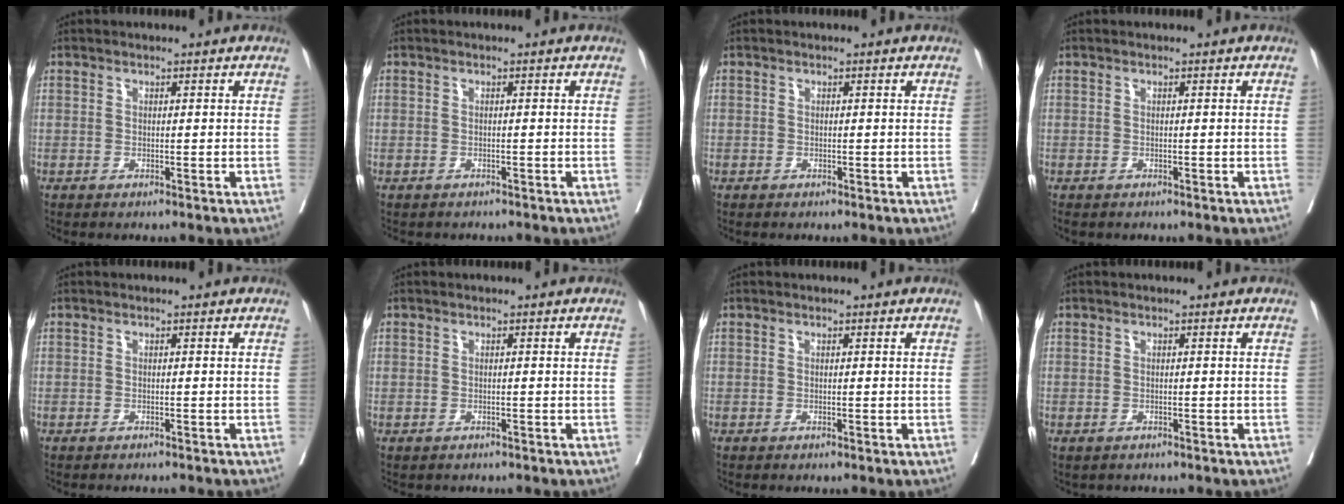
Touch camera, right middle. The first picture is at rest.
{"total": 2.3, "force": [-2.0, 1.2, 0.1], "torque": [-0.011, 0.001, -0.030]}
{"total": 0.7, "force": [-0.3, 0.6, -0.1], "torque": [0.004, 0.007, -0.008]}
{"total": 1.1, "force": [-0.9, 0.6, 0.3], "torque": [-0.008, -0.001, -0.014]}
{"total": 2.4, "force": [-2.3, 0.2, 0.6], "torque": [-0.008, -0.005, -0.028]}
{"total": 1.0, "force": [-0.6, 0.8, -0.1], "torque": [-0.008, 0.004, -0.008]}
{"total": 0.0}
{"total": 0.8, "force": [-0.6, 0.5, 0.0], "torque": [-0.008, 0.001, -0.009]}